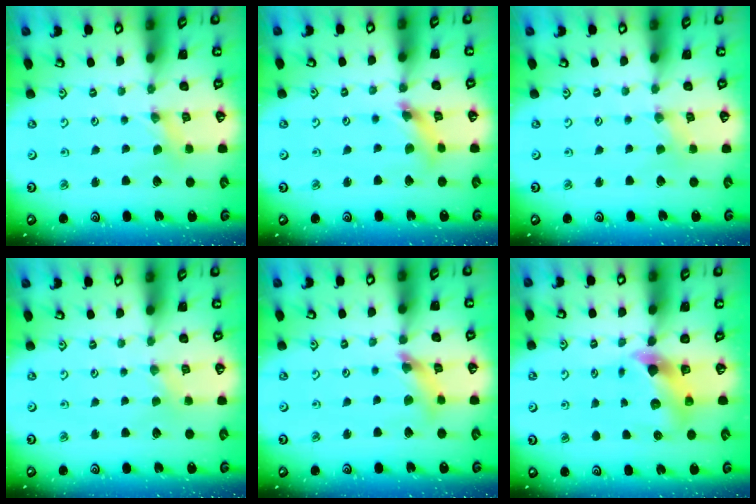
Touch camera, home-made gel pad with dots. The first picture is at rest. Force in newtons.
{"total": 6.3, "press": 6.3, "slide": 0.7}
{"total": 1.2, "press": 1.2, "slide": 0.2}
{"total": 1.1, "press": 1.1, "slide": 0.2}
{"total": 8.4, "press": 8.4, "slide": 0.8}
{"total": 7.5, "press": 7.5, "slide": 0.7}